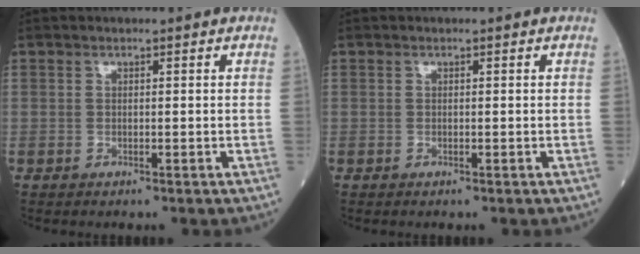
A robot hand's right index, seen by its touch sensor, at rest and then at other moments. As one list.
[{"total": 0.0}]